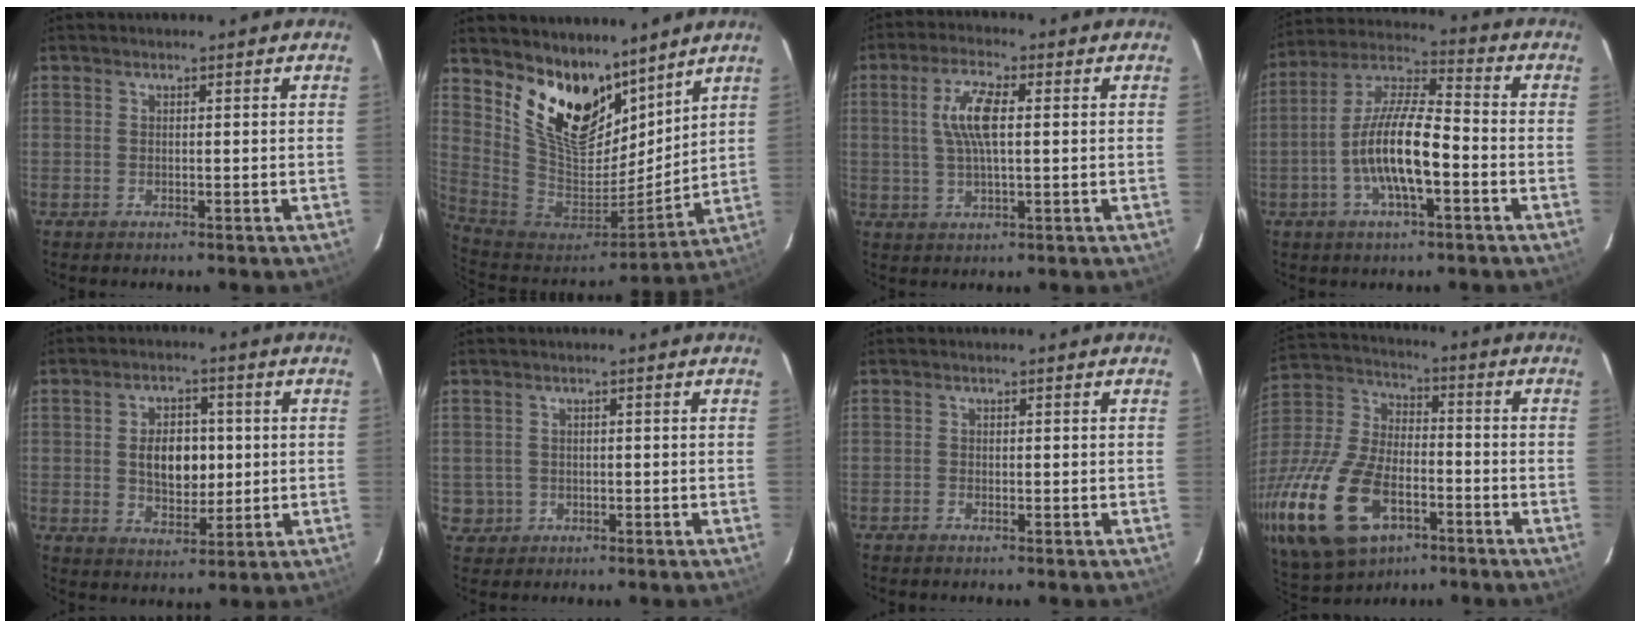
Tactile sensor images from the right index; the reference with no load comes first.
{"total": 17.5, "force": [11.8, 9.2, 9.1], "torque": [-0.191, -0.007, 0.229]}
{"total": 7.4, "force": [1.3, 2.2, 7.0], "torque": [-0.139, 0.009, 0.026]}
{"total": 12.9, "force": [-3.9, 3.4, 11.8], "torque": [-0.237, 0.002, -0.077]}
{"total": 8.3, "force": [0.5, 5.3, 6.3], "torque": [-0.111, 0.010, 0.016]}
{"total": 3.4, "force": [-0.3, 3.4, 0.3], "torque": [-0.002, 0.013, 0.005]}
{"total": 0.6, "force": [-0.5, 0.2, 0.1], "torque": [-0.004, 0.001, -0.013]}
{"total": 28.0, "force": [-12.4, 16.1, 19.3], "torque": [-0.453, -0.029, -0.216]}